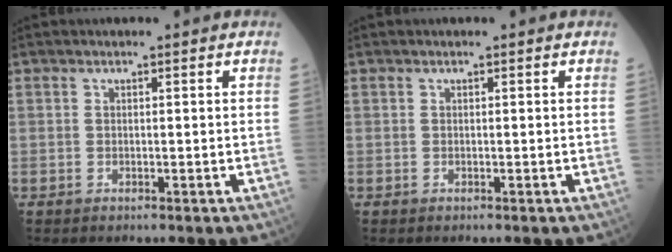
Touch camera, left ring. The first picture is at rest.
{"total": 0.0}